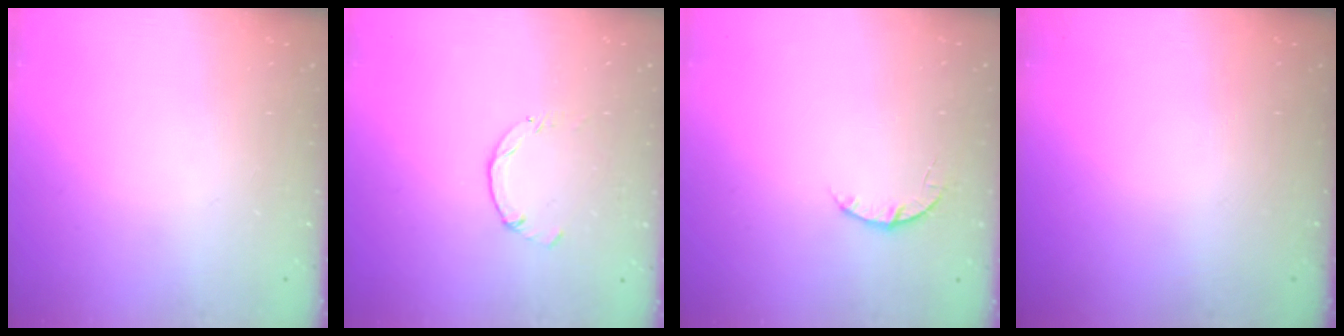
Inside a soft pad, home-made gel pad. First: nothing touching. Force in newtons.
{"total": 0.0}
{"total": 3.5, "press": 3.4, "slide": 0.4}
{"total": 0.0}